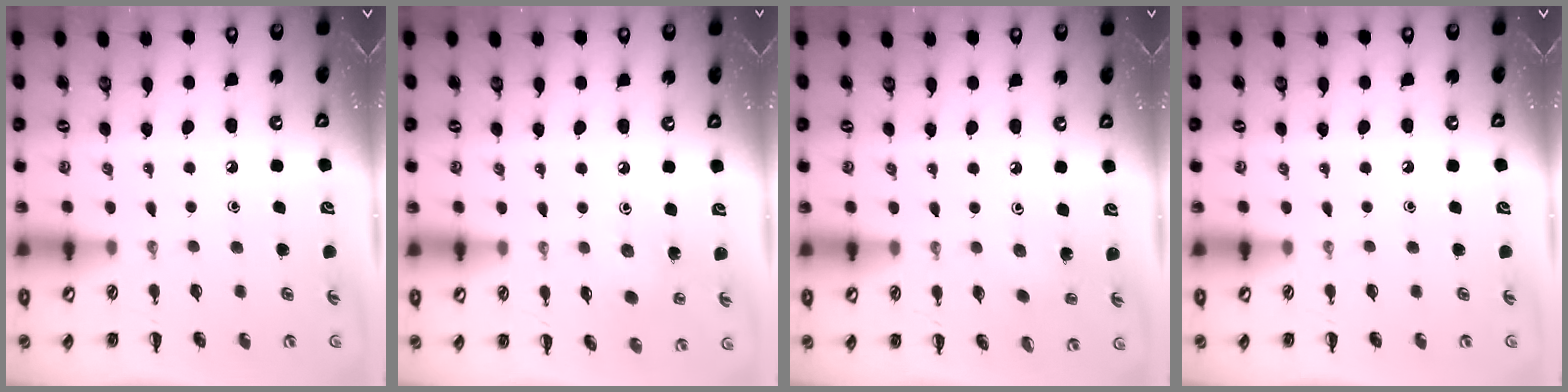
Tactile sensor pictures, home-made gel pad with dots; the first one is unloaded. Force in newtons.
{"total": 3.8, "press": 3.7, "slide": 1.1}
{"total": 2.1, "press": 2.0, "slide": 0.8}
{"total": 0.0}